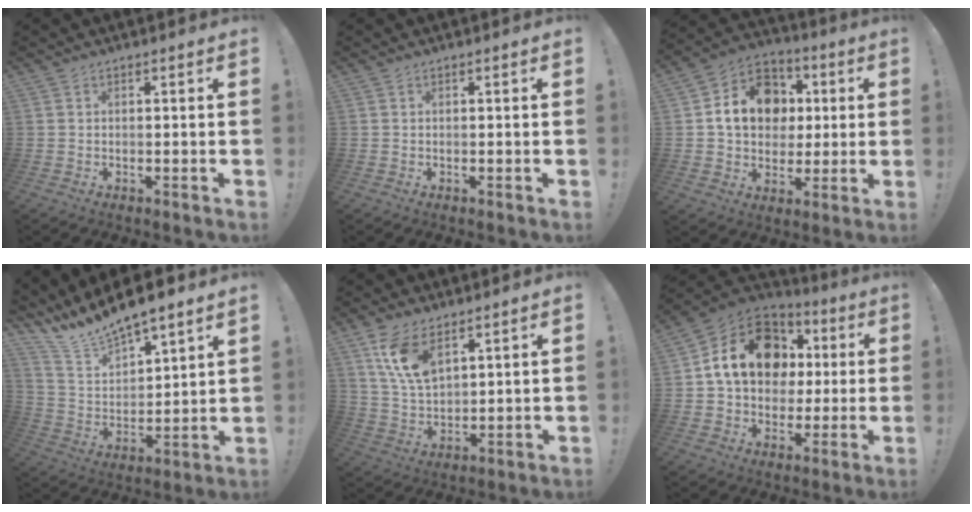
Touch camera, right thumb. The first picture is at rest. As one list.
[{"total": 0.0}, {"total": 16.4, "force": [3.5, 13.5, 8.7], "torque": [-0.119, 0.003, 0.079]}, {"total": 10.5, "force": [10.0, 1.6, 2.7], "torque": [-0.076, -0.091, 0.179]}, {"total": 11.5, "force": [6.9, 5.9, 7.1], "torque": [-0.144, -0.024, 0.132]}, {"total": 20.0, "force": [5.8, 15.2, 11.7], "torque": [-0.170, -0.004, 0.123]}]